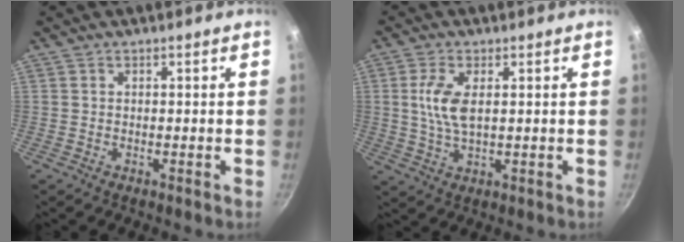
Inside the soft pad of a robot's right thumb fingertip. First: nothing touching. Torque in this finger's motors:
{"motor_torque": [0.14, 0.03, 0.72, -0.43, 0.03]}